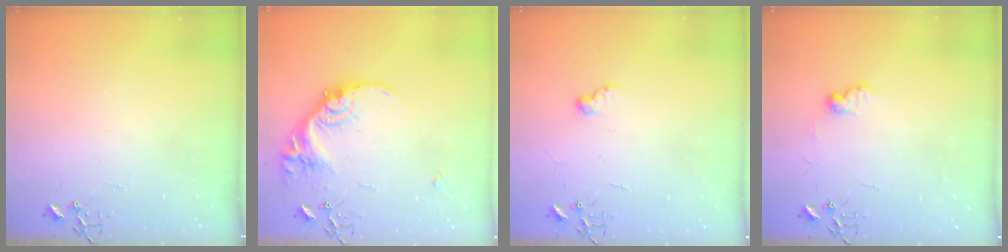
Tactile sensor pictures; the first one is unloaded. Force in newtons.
{"total": 18.0, "press": 17.9, "slide": 1.1}
{"total": 6.4, "press": 6.3, "slide": 0.6}
{"total": 7.6, "press": 7.5, "slide": 0.4}